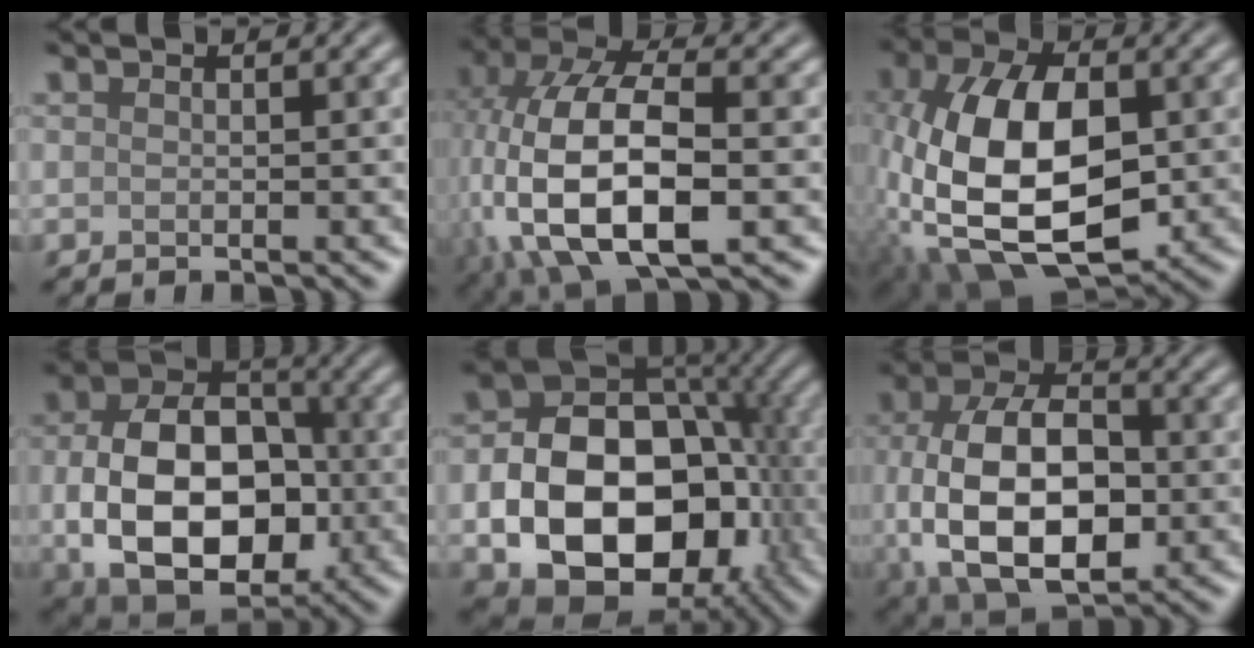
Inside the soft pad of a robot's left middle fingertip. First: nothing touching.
{"total": 13.9, "force": [-2.8, 7.1, 11.6], "torque": [-0.249, -0.009, -0.047]}
{"total": 13.5, "force": [-1.6, 7.7, 10.9], "torque": [-0.231, -0.007, -0.026]}
{"total": 13.3, "force": [-1.7, 9.2, 9.5], "torque": [-0.173, -0.025, -0.023]}
{"total": 15.4, "force": [-3.9, 10.6, 10.4], "torque": [-0.153, -0.025, -0.068]}
{"total": 13.2, "force": [-1.2, 8.2, 10.2], "torque": [-0.204, -0.017, -0.008]}